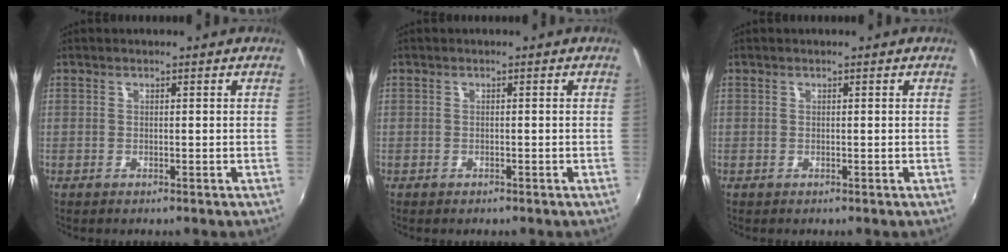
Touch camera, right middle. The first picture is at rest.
{"total": 0.6, "force": [-0.5, 0.3, 0.1], "torque": [-0.003, -0.001, -0.010]}
{"total": 0.0}